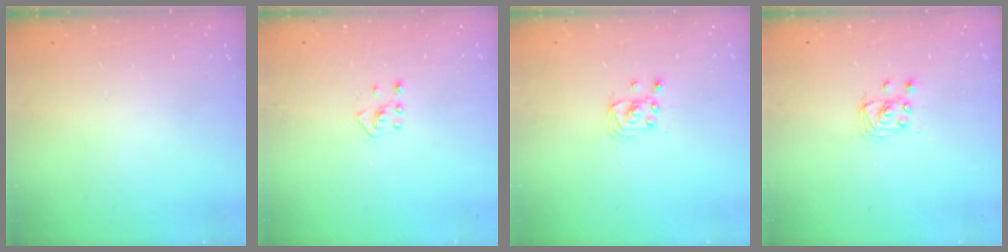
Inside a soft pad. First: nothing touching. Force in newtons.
{"total": 2.5, "press": 2.4, "slide": 0.7}
{"total": 2.5, "press": 2.5, "slide": 0.1}
{"total": 2.8, "press": 2.8, "slide": 0.2}